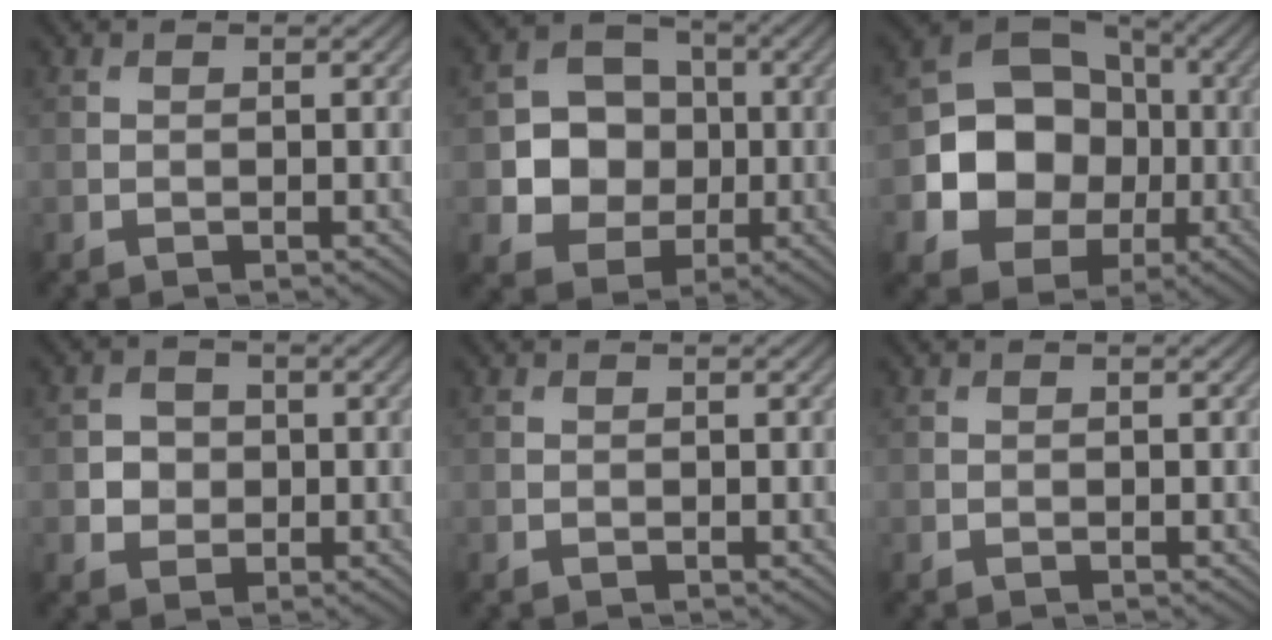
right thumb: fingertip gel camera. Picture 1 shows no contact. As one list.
[{"total": 8.1, "force": [-0.5, 7.1, 3.8], "torque": [-0.079, -0.001, -0.027]}, {"total": 12.0, "force": [-1.8, 9.9, 6.6], "torque": [-0.122, -0.001, -0.046]}, {"total": 2.8, "force": [-0.2, 2.6, 1.0], "torque": [-0.024, -0.003, -0.010]}, {"total": 0.0}, {"total": 0.0}]